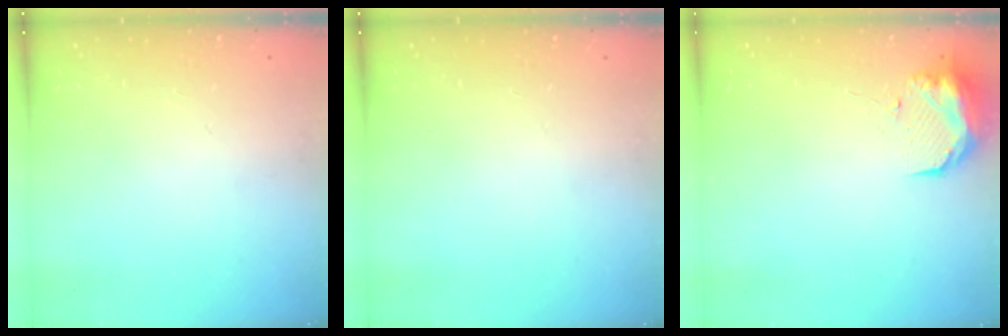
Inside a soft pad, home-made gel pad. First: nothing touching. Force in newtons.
{"total": 0.0}
{"total": 9.3, "press": 9.2, "slide": 0.7}